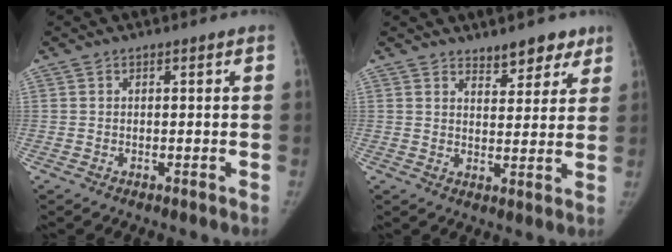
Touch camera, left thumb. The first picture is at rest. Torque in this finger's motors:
{"motor_torque": [-0.01, 0.00, 0.50, -0.11, 0.01]}